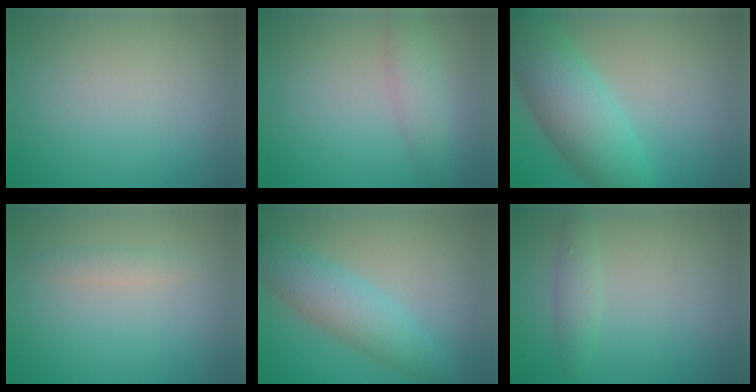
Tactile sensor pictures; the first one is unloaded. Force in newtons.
{"total": 2.5, "press": 2.5, "slide": 0.0}
{"total": 7.5, "press": 7.5, "slide": 0.2}
{"total": 1.1, "press": 1.1, "slide": 0.0}
{"total": 4.6, "press": 4.6, "slide": 0.1}
{"total": 1.6, "press": 1.6, "slide": 0.0}